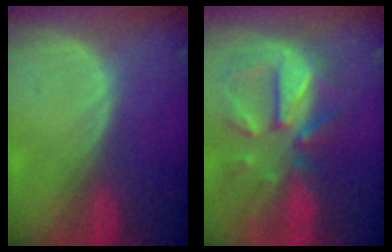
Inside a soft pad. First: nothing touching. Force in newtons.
{"total": 11.1, "press": 9.8, "slide": 5.4}